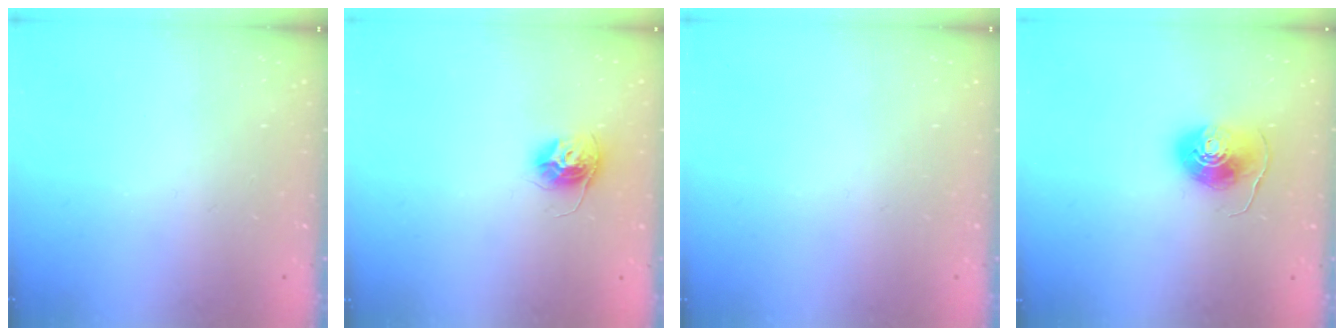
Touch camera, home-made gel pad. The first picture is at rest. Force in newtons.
{"total": 10.8, "press": 10.8, "slide": 0.8}
{"total": 0.0}
{"total": 8.7, "press": 8.7, "slide": 0.5}